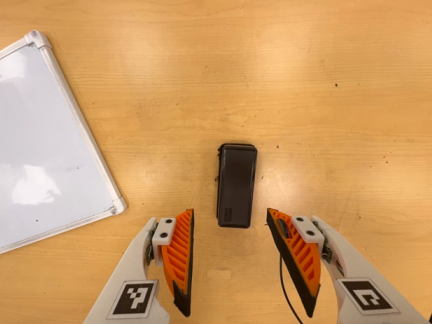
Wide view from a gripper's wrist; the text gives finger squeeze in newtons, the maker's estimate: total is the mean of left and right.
{"total": 0.0}